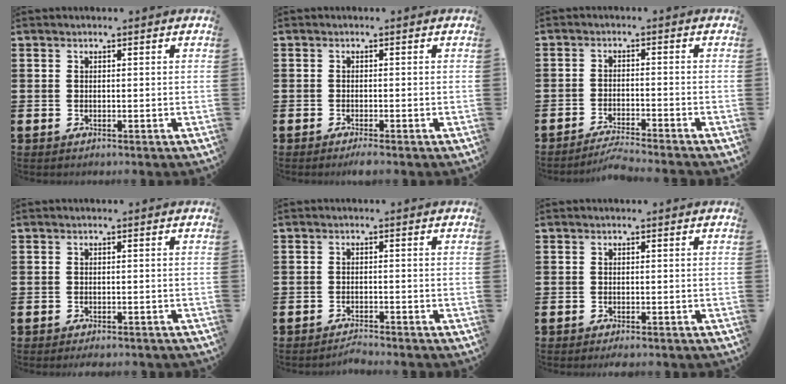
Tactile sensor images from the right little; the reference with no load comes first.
{"total": 1.1, "force": [-0.8, 0.0, 0.7], "torque": [-0.012, -0.001, -0.016]}
{"total": 2.8, "force": [-2.7, -0.3, 0.8], "torque": [-0.014, 0.003, -0.053]}
{"total": 0.8, "force": [-0.7, 0.0, 0.1], "torque": [-0.005, -0.001, -0.014]}
{"total": 1.4, "force": [-1.4, -0.1, 0.1], "torque": [-0.005, 0.004, -0.028]}
{"total": 0.7, "force": [-0.6, 0.1, 0.4], "torque": [-0.007, -0.003, -0.012]}